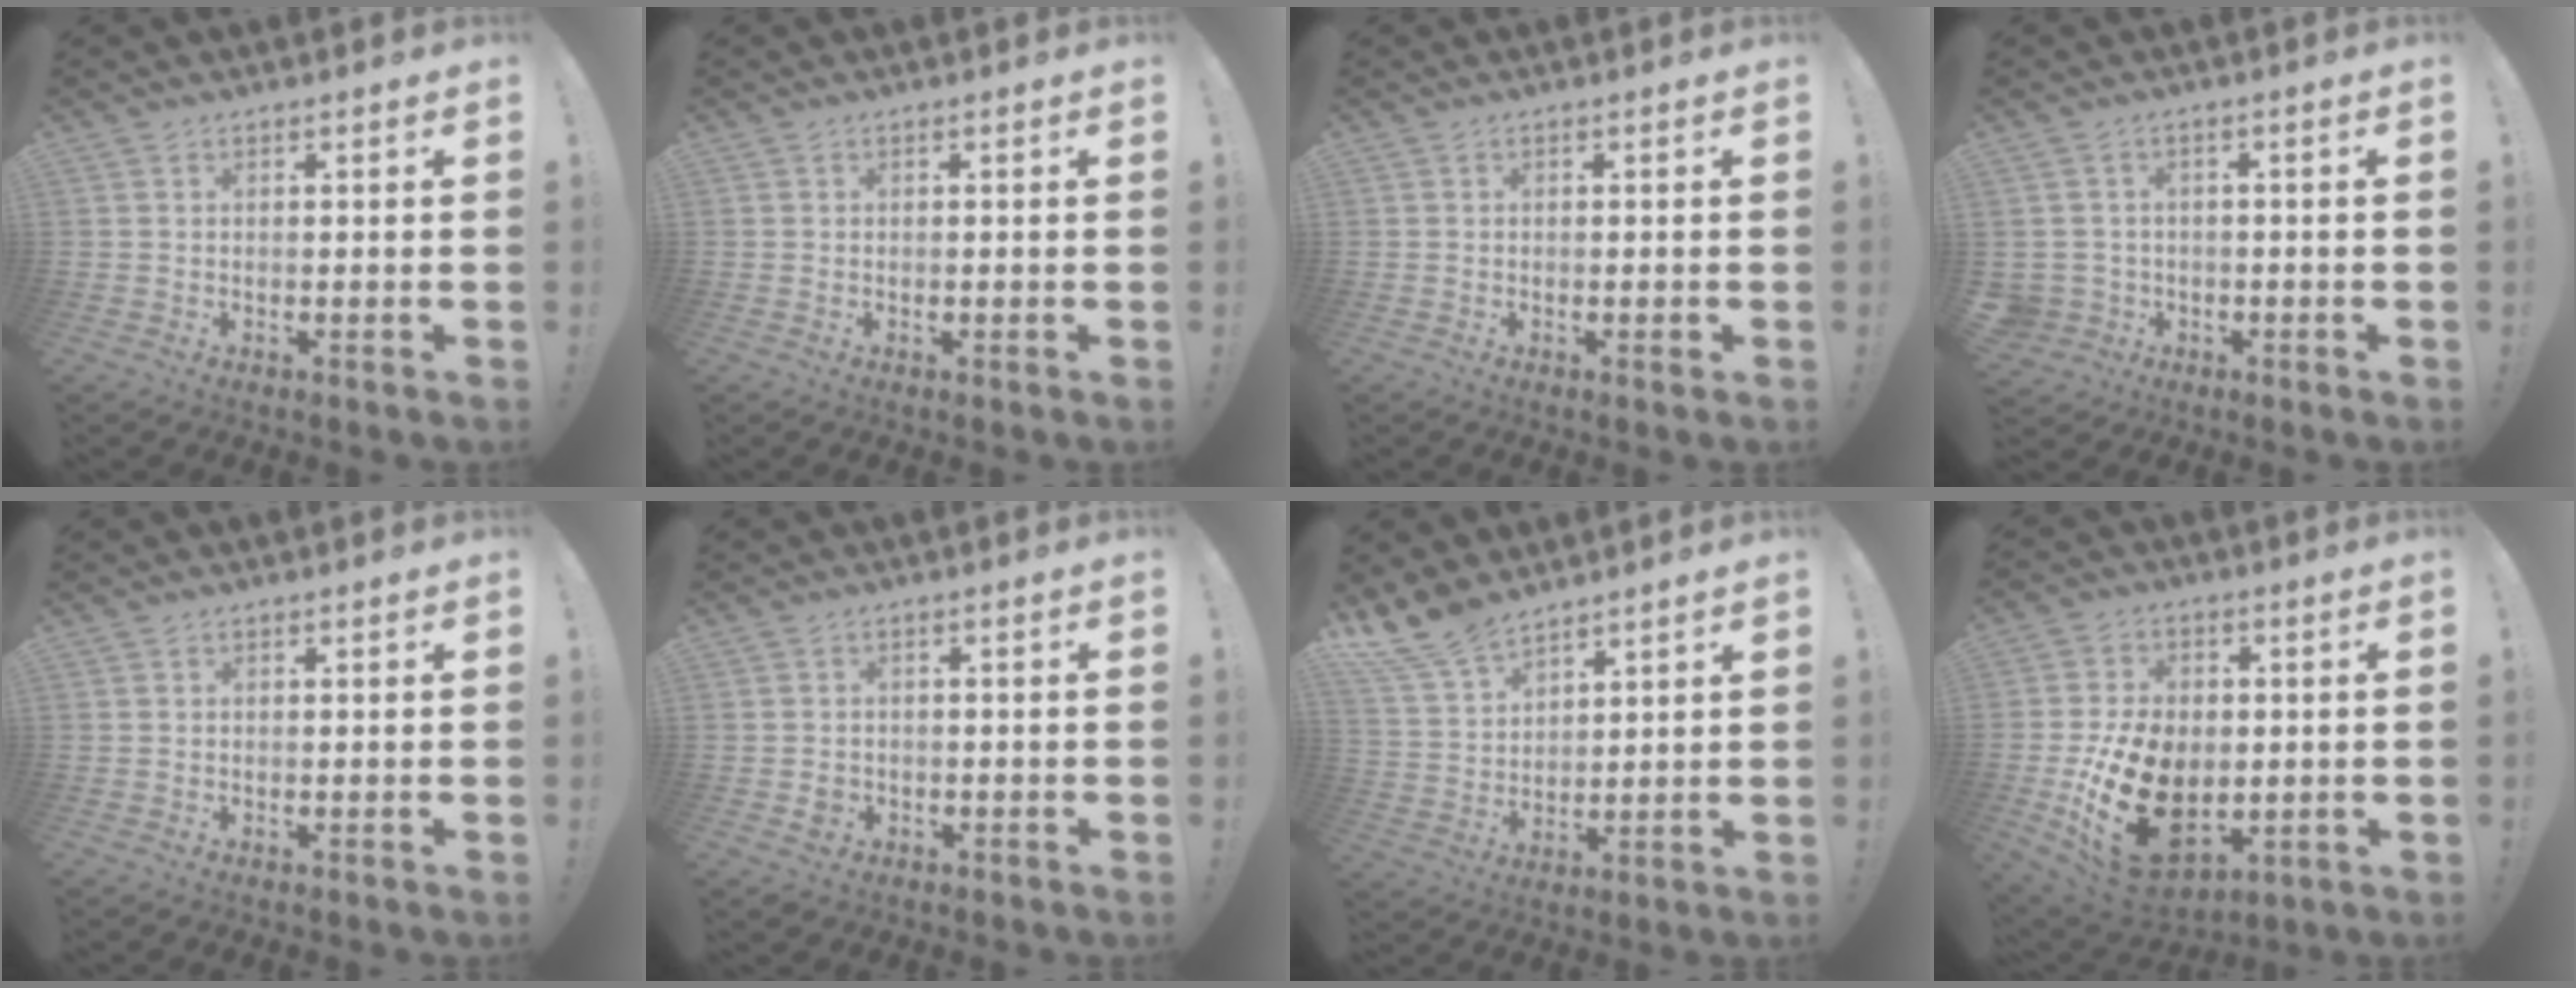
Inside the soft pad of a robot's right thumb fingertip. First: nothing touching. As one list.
[{"total": 0.0}, {"total": 0.9, "force": [-0.4, 0.2, 0.8], "torque": [-0.006, -0.002, -0.006]}, {"total": 3.9, "force": [-0.2, 3.8, 0.8], "torque": [-0.024, 0.005, 0.001]}, {"total": 0.0}, {"total": 2.8, "force": [-1.1, 2.4, 1.0], "torque": [-0.009, 0.004, -0.017]}, {"total": 10.8, "force": [9.2, 4.6, 3.5], "torque": [-0.080, -0.057, 0.181]}, {"total": 23.2, "force": [-4.2, 16.2, 16.0], "torque": [-0.272, 0.019, -0.049]}]